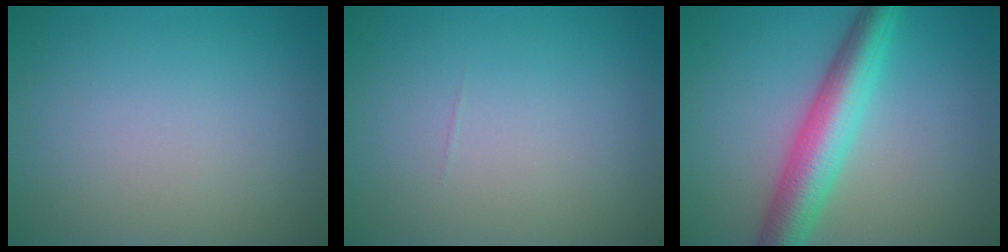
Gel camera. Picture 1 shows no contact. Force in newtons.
{"total": 0.0}
{"total": 6.2, "press": 6.2, "slide": 0.3}